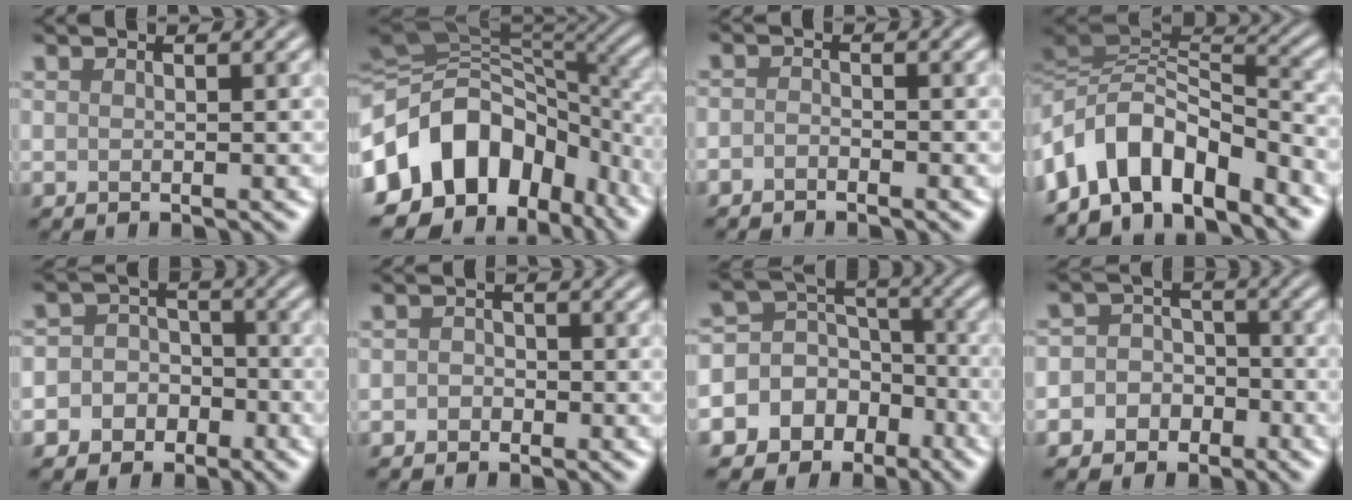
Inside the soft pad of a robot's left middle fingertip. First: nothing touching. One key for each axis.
{"total": 15.7, "fx": -3.9, "fy": 11.0, "fz": 10.5, "tx": -0.207, "ty": 0.006, "tz": -0.075}
{"total": 1.1, "fx": -0.9, "fy": 0.4, "fz": 0.4, "tx": -0.008, "ty": 0.001, "tz": -0.020}
{"total": 8.9, "fx": -4.0, "fy": 4.9, "fz": 6.2, "tx": -0.094, "ty": 0.012, "tz": -0.081}
{"total": 6.4, "fx": -2.9, "fy": 5.6, "fz": 1.1, "tx": -0.006, "ty": 0.006, "tz": -0.065}
{"total": 1.3, "fx": -0.5, "fy": 1.1, "fz": 0.4, "tx": 0.003, "ty": -0.001, "tz": -0.015}
{"total": 12.1, "fx": -5.9, "fy": 10.2, "fz": 2.6, "tx": -0.072, "ty": -0.008, "tz": -0.099}
{"total": 6.1, "fx": -2.8, "fy": 5.3, "fz": 1.1, "tx": -0.001, "ty": 0.007, "tz": -0.064}